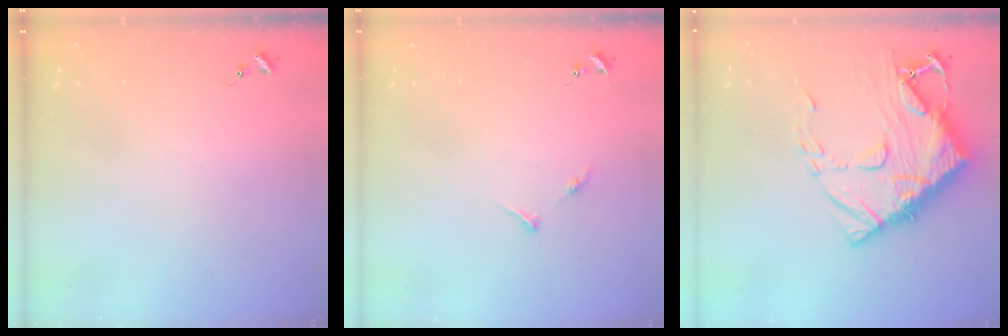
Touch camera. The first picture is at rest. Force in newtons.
{"total": 4.0, "press": 3.9, "slide": 0.5}
{"total": 17.4, "press": 17.4, "slide": 1.6}